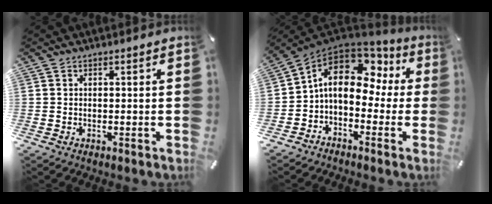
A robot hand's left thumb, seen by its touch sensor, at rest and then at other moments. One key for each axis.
{"total": 12.8, "fx": 3.0, "fy": 8.9, "fz": 8.7, "tx": -0.148, "ty": -0.009, "tz": 0.051}